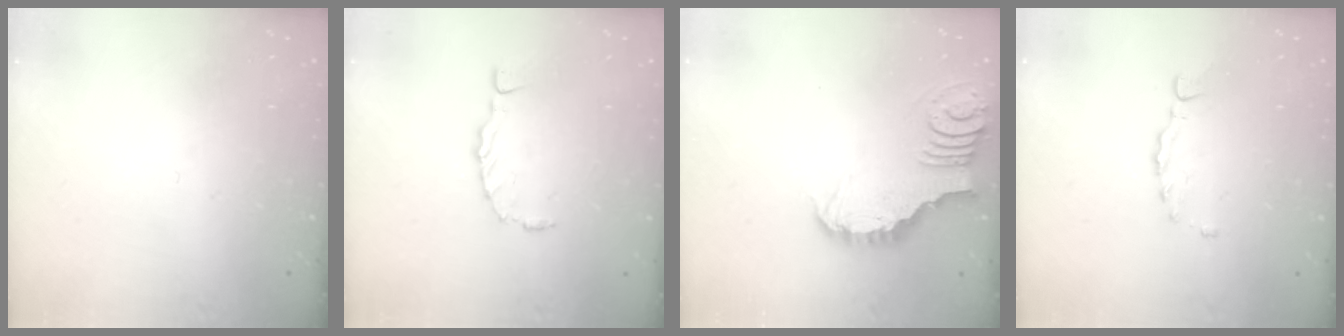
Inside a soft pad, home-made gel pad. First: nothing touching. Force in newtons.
{"total": 1.5, "press": 1.5, "slide": 0.2}
{"total": 4.0, "press": 4.0, "slide": 0.4}
{"total": 1.5, "press": 1.4, "slide": 0.4}